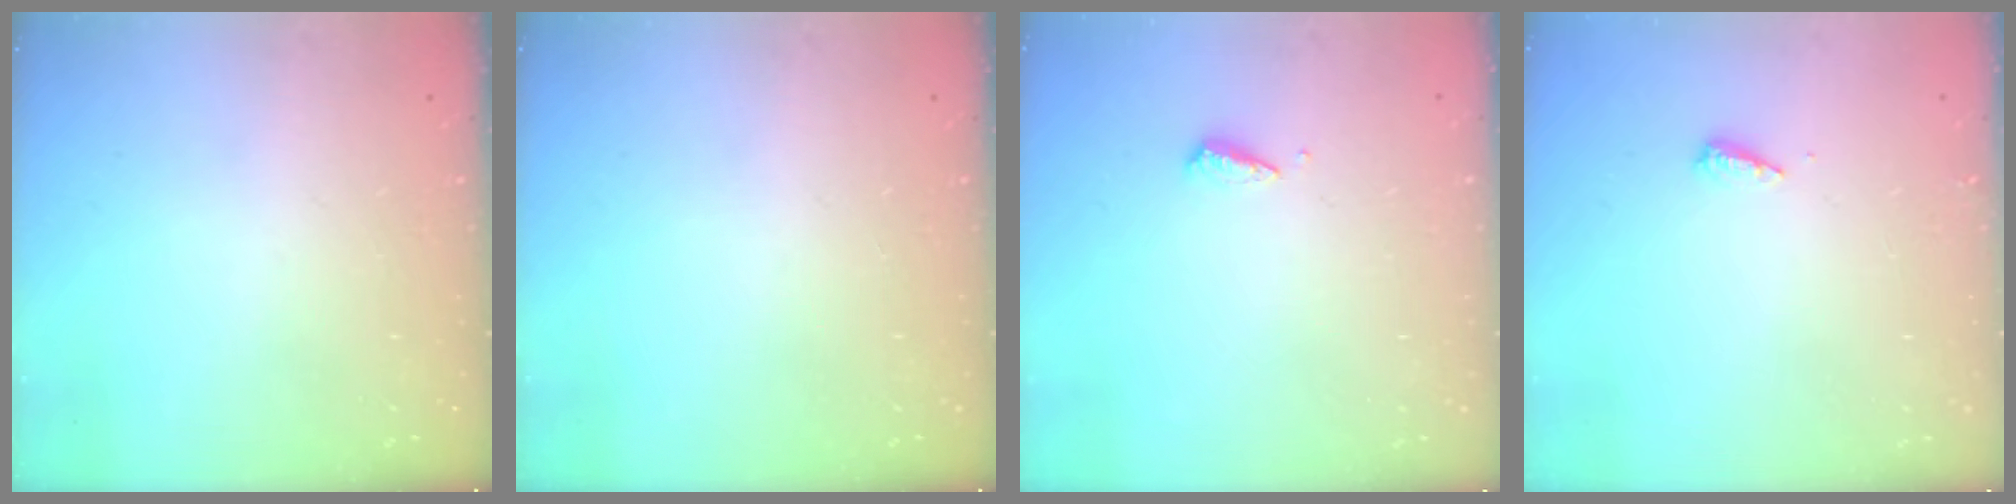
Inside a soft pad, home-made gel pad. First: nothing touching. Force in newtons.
{"total": 0.0}
{"total": 3.1, "press": 3.1, "slide": 0.2}
{"total": 3.6, "press": 3.6, "slide": 0.3}